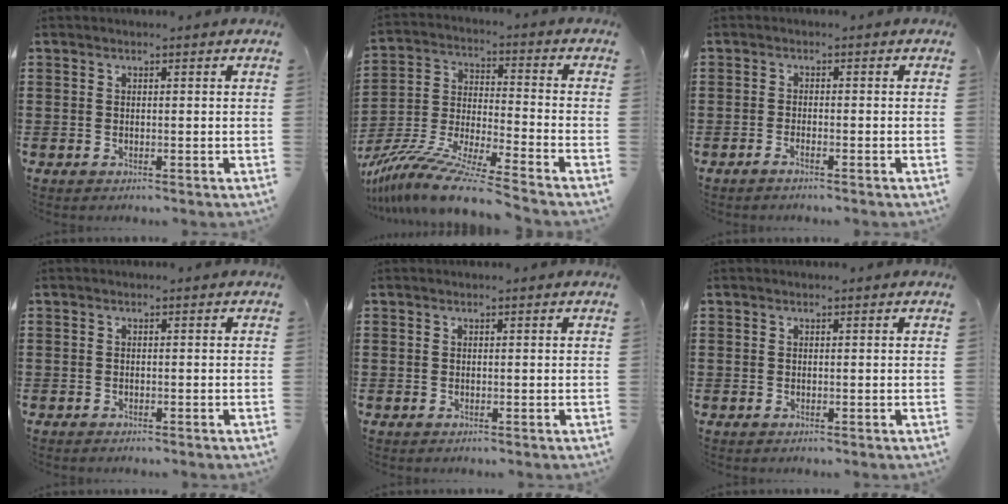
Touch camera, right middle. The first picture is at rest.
{"total": 11.2, "force": [-10.3, -0.5, 4.5], "torque": [-0.091, 0.002, -0.211]}
{"total": 1.1, "force": [-0.9, 0.0, 0.7], "torque": [-0.014, -0.005, -0.015]}
{"total": 0.6, "force": [-0.6, 0.2, 0.0], "torque": [0.000, 0.003, -0.014]}
{"total": 0.0}
{"total": 0.0}